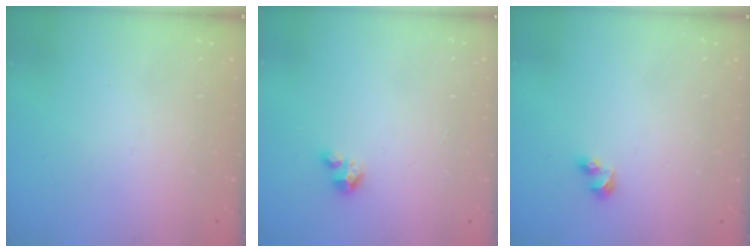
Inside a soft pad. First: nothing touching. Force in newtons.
{"total": 2.8, "press": 2.8, "slide": 0.2}
{"total": 3.8, "press": 3.8, "slide": 0.3}